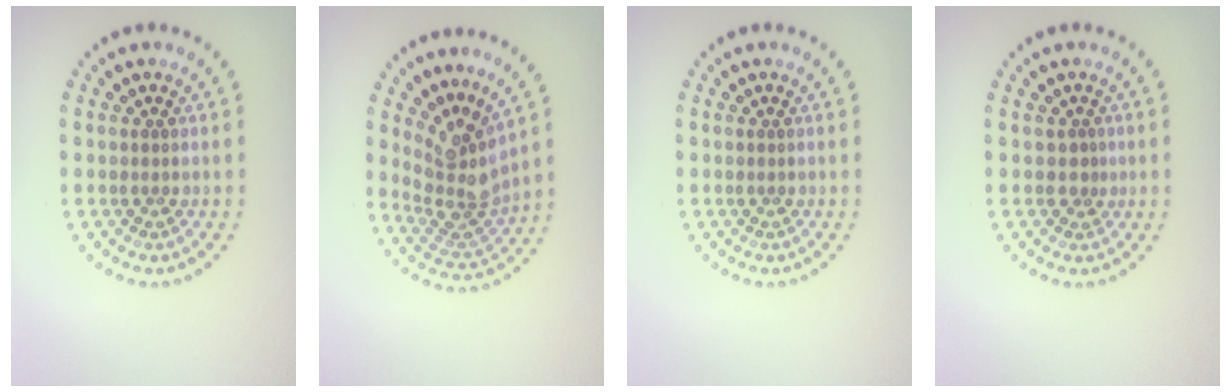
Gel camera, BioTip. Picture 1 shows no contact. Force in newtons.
{"total": 4.5, "press": 3.2, "slide": 3.2}
{"total": 0.0}
{"total": 0.8, "press": 0.6, "slide": 0.6}